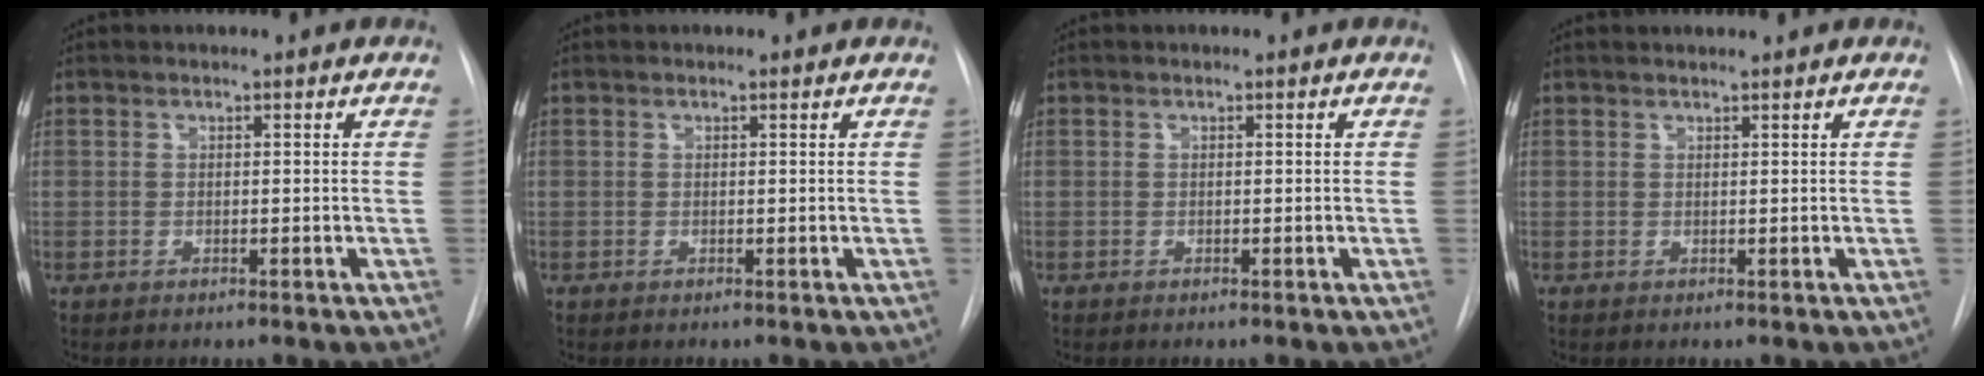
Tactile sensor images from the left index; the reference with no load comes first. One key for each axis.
{"total": 0.0}
{"total": 0.0}
{"total": 1.8, "fx": 1.7, "fy": 0.0, "fz": 0.5, "tx": -0.005, "ty": 0.016, "tz": 0.029}